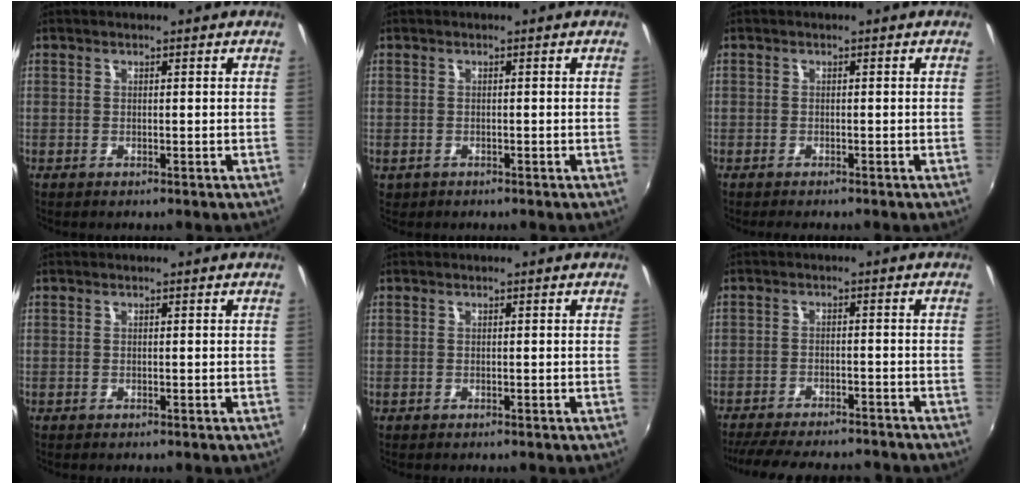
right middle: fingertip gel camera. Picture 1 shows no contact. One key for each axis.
{"total": 1.2, "fx": -0.4, "fy": 1.0, "fz": 0.5, "tx": -0.011, "ty": -0.001, "tz": -0.003}
{"total": 1.4, "fx": -1.2, "fy": 0.5, "fz": 0.4, "tx": -0.012, "ty": -0.005, "tz": -0.021}
{"total": 0.0}
{"total": 0.0}
{"total": 16.2, "fx": -14.1, "fy": 3.8, "fz": 7.0, "tx": -0.147, "ty": -0.020, "tz": -0.199}